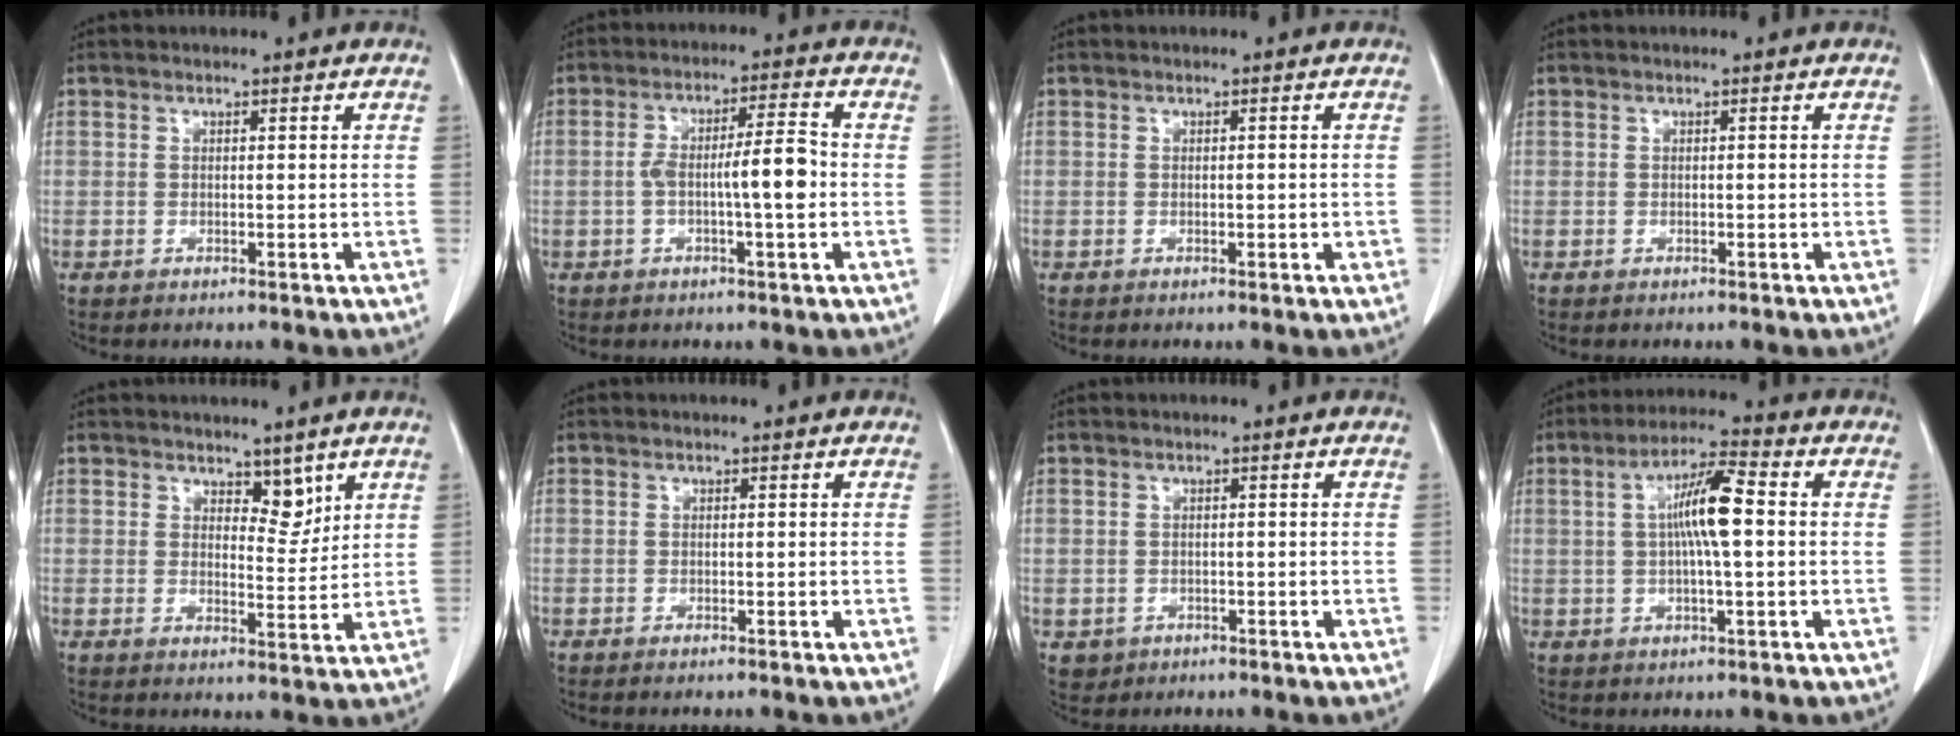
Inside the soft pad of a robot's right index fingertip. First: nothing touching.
{"total": 7.4, "force": [-1.1, 0.7, 7.2], "torque": [-0.132, 0.016, -0.017]}
{"total": 1.0, "force": [-0.1, 0.5, 0.8], "torque": [-0.014, 0.000, 0.003]}
{"total": 0.0}
{"total": 3.8, "force": [2.7, 1.7, 2.1], "torque": [-0.022, -0.009, 0.045]}
{"total": 0.6, "force": [-0.5, 0.0, 0.2], "torque": [-0.008, -0.001, -0.009]}
{"total": 2.0, "force": [-0.6, 1.8, 0.2], "torque": [-0.001, 0.005, -0.002]}
{"total": 8.4, "force": [0.7, 0.9, 8.3], "torque": [-0.154, 0.011, 0.007]}